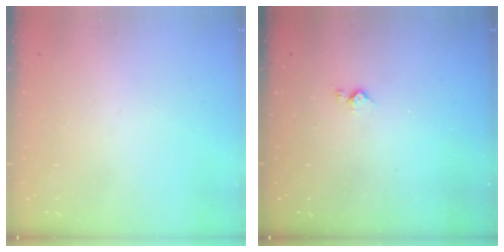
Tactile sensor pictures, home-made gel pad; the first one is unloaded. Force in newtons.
{"total": 2.8, "press": 2.7, "slide": 0.4}